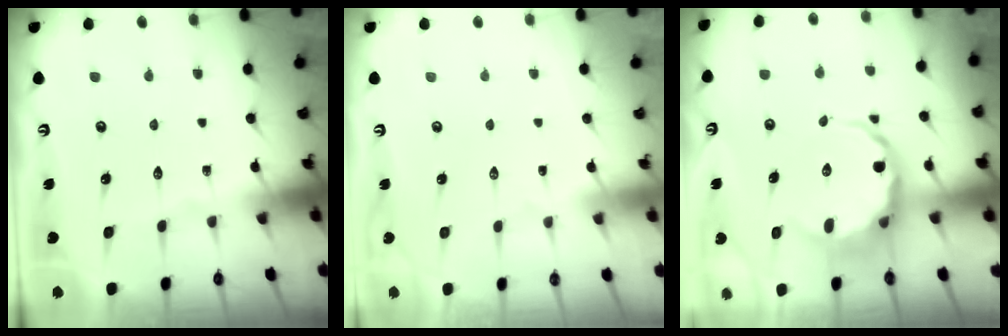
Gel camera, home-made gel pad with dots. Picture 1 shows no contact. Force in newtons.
{"total": 1.6, "press": 1.6, "slide": 0.1}
{"total": 7.0, "press": 6.5, "slide": 2.6}